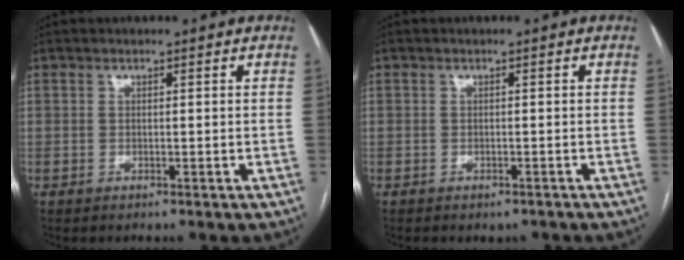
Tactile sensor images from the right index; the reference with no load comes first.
{"total": 2.0, "force": [-1.7, 1.0, 0.6], "torque": [-0.006, 0.000, -0.018]}